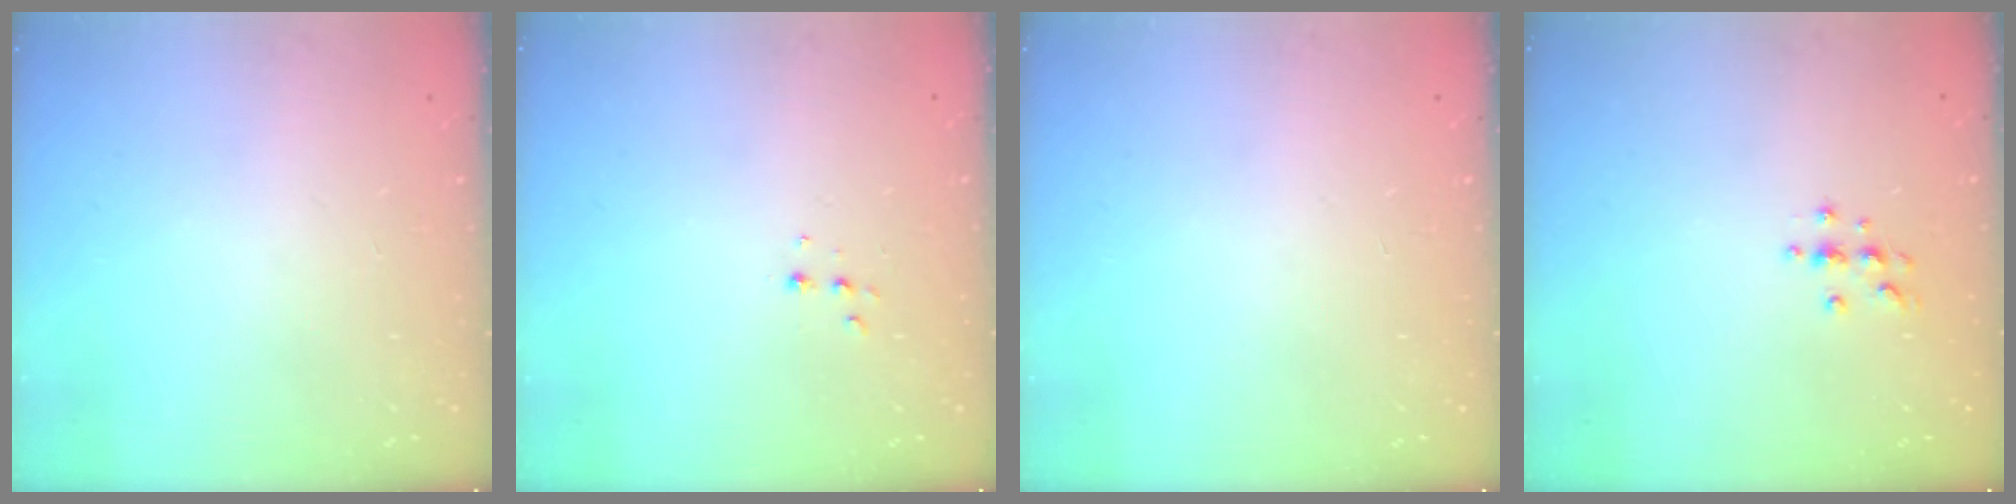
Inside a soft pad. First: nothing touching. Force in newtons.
{"total": 4.1, "press": 4.0, "slide": 0.8}
{"total": 0.0}
{"total": 4.0, "press": 3.9, "slide": 0.5}